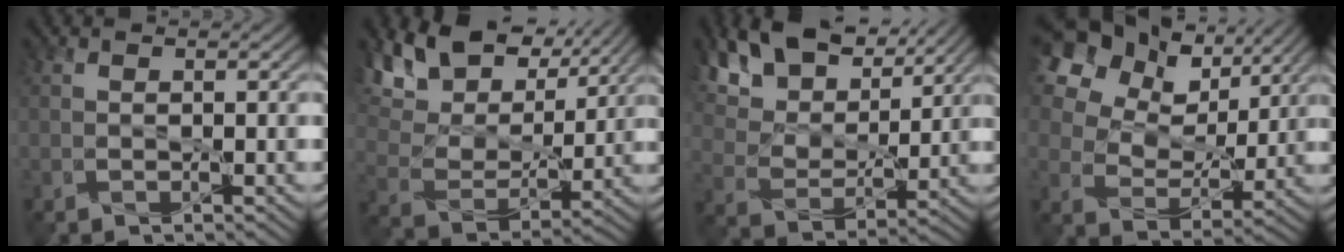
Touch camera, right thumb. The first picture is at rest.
{"total": 15.6, "force": [10.6, 8.2, 7.9], "torque": [-0.203, 0.035, 0.189]}
{"total": 14.8, "force": [10.8, 7.4, 6.9], "torque": [-0.193, 0.026, 0.193]}
{"total": 16.3, "force": [10.1, 10.5, 7.2], "torque": [-0.206, 0.061, 0.185]}